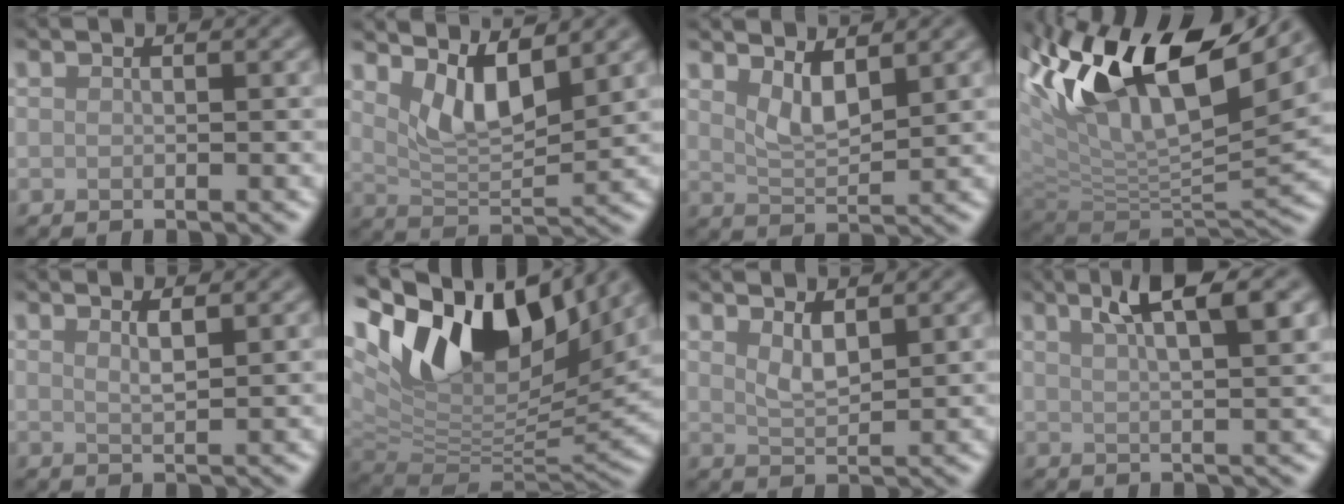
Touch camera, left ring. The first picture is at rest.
{"total": 4.8, "force": [2.8, 1.5, 3.5], "torque": [-0.072, -0.013, 0.054]}
{"total": 3.0, "force": [1.8, 1.0, 2.2], "torque": [-0.043, -0.011, 0.039]}
{"total": 15.8, "force": [7.3, 6.3, 12.5], "torque": [-0.248, 0.036, 0.126]}
{"total": 1.7, "force": [1.1, 0.4, 1.2], "torque": [-0.016, 0.000, 0.015]}
{"total": 13.9, "force": [6.7, 7.1, 9.9], "torque": [-0.186, 0.023, 0.120]}
{"total": 2.2, "force": [1.5, 0.7, 1.5], "torque": [-0.030, -0.009, 0.032]}
{"total": 5.9, "force": [2.9, 1.5, 4.9], "torque": [-0.070, 0.005, 0.044]}